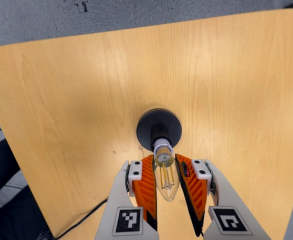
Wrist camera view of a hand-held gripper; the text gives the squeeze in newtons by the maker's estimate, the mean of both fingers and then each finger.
{"total": 13.0, "left": 13.0, "right": 13.0}